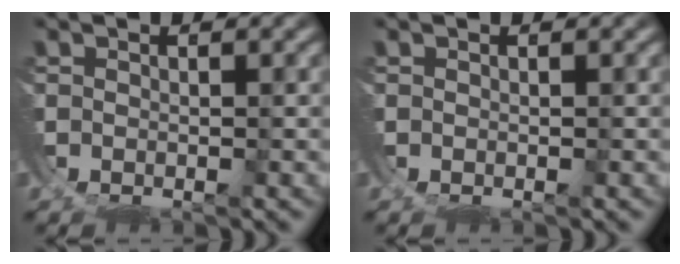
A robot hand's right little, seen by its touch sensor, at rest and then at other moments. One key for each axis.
{"total": 0.0}